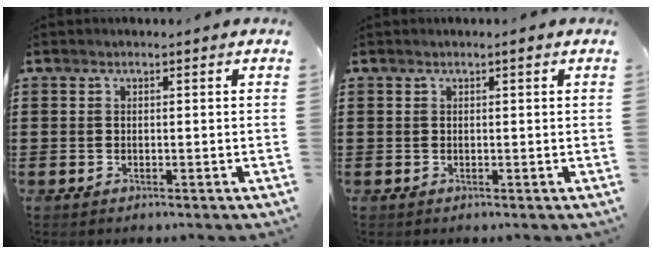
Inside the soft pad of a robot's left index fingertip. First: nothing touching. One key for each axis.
{"total": 0.6, "fx": 0.3, "fy": 0.0, "fz": 0.5, "tx": -0.009, "ty": 0.000, "tz": 0.006}